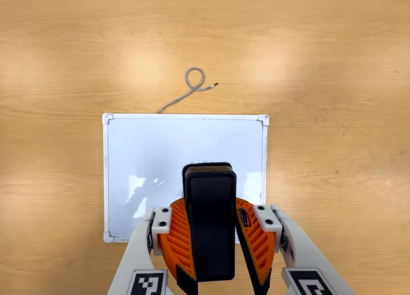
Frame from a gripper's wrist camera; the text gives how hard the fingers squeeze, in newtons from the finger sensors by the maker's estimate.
{"total": 10.1, "left": 9.6, "right": 10.7}